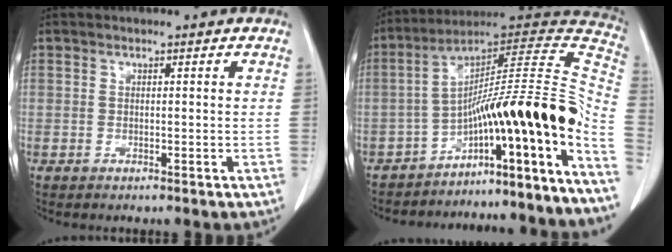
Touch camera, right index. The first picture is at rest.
{"total": 24.3, "force": [-14.8, 0.2, 19.3], "torque": [-0.226, 0.029, -0.226]}